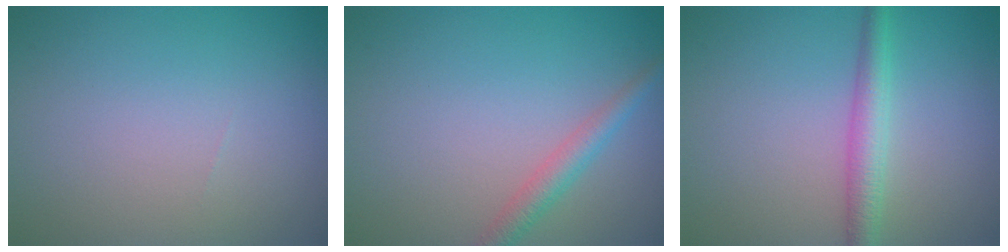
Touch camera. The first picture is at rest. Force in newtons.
{"total": 2.1, "press": 2.1, "slide": 0.0}
{"total": 2.8, "press": 2.8, "slide": 0.1}